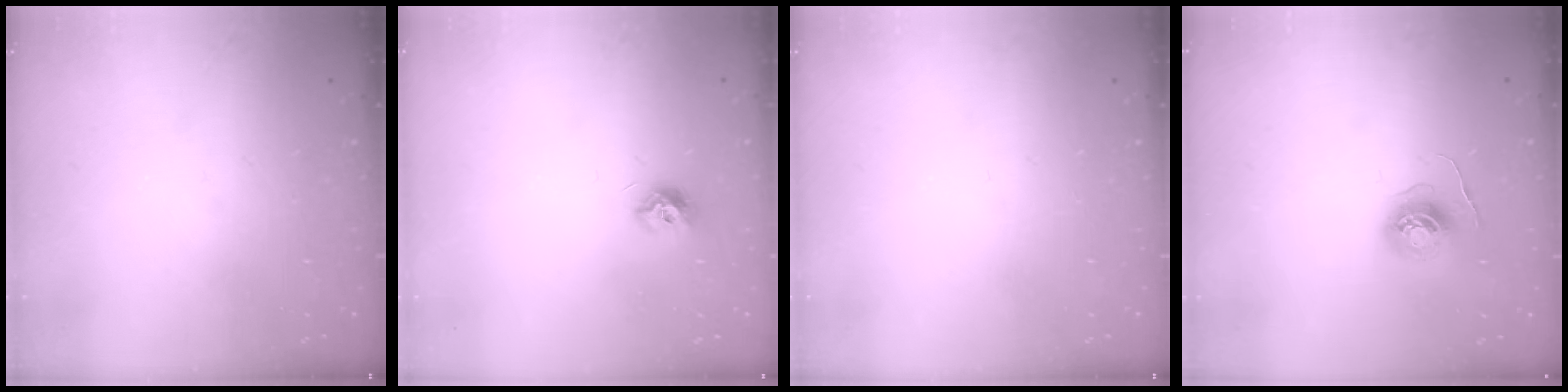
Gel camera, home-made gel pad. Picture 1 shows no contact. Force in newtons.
{"total": 7.3, "press": 7.2, "slide": 0.3}
{"total": 0.0}
{"total": 5.9, "press": 5.9, "slide": 0.3}